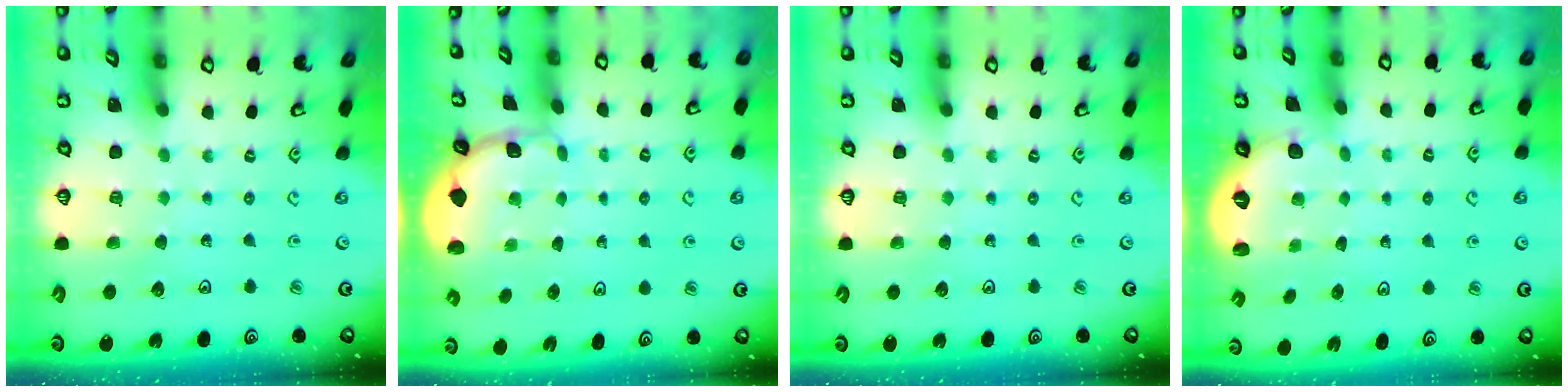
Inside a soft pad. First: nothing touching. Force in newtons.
{"total": 1.7, "press": 1.7, "slide": 0.4}
{"total": 0.0}
{"total": 2.6, "press": 1.7, "slide": 1.9}